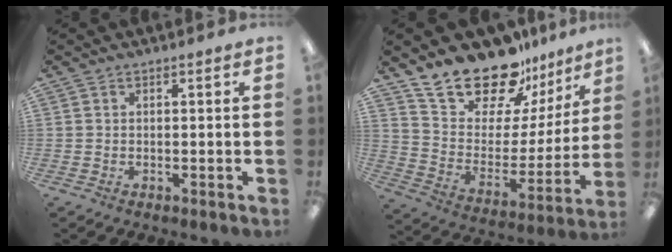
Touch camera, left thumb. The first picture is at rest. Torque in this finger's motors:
{"motor_torque": [1.00, 0.99, 1.40, -1.38, 0.21]}